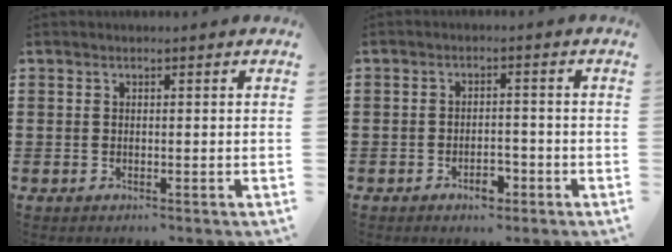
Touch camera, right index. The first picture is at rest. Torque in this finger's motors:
{"motor_torque": [-0.21, 0.26, -0.02, 0.00]}